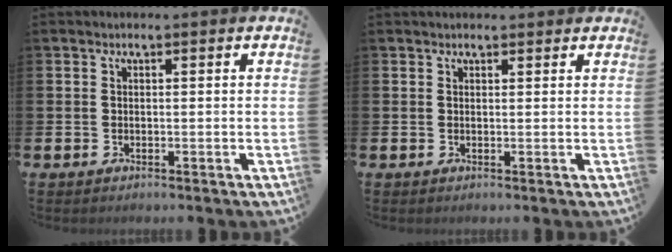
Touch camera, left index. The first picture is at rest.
{"total": 1.1, "force": [0.9, 0.5, 0.2], "torque": [0.014, -0.002, 0.013]}